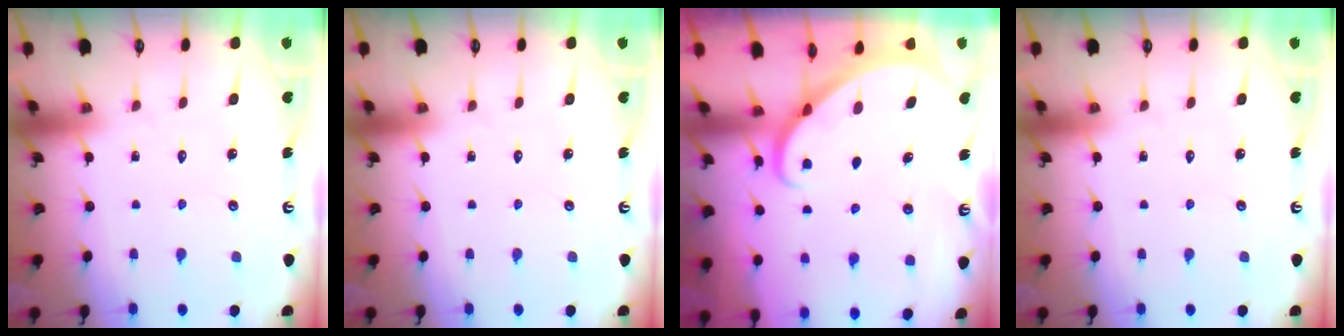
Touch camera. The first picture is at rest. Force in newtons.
{"total": 0.0}
{"total": 2.3, "press": 2.3, "slide": 0.1}
{"total": 0.0}